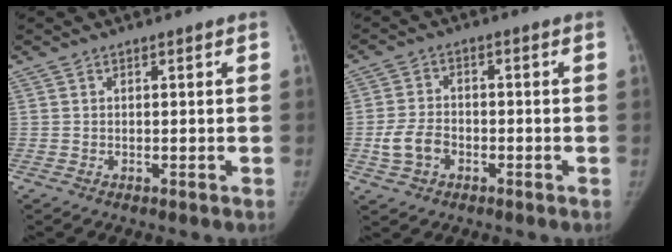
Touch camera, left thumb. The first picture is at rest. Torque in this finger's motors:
{"motor_torque": [-0.24, 0.40, 0.58, 0.16, 0.04]}